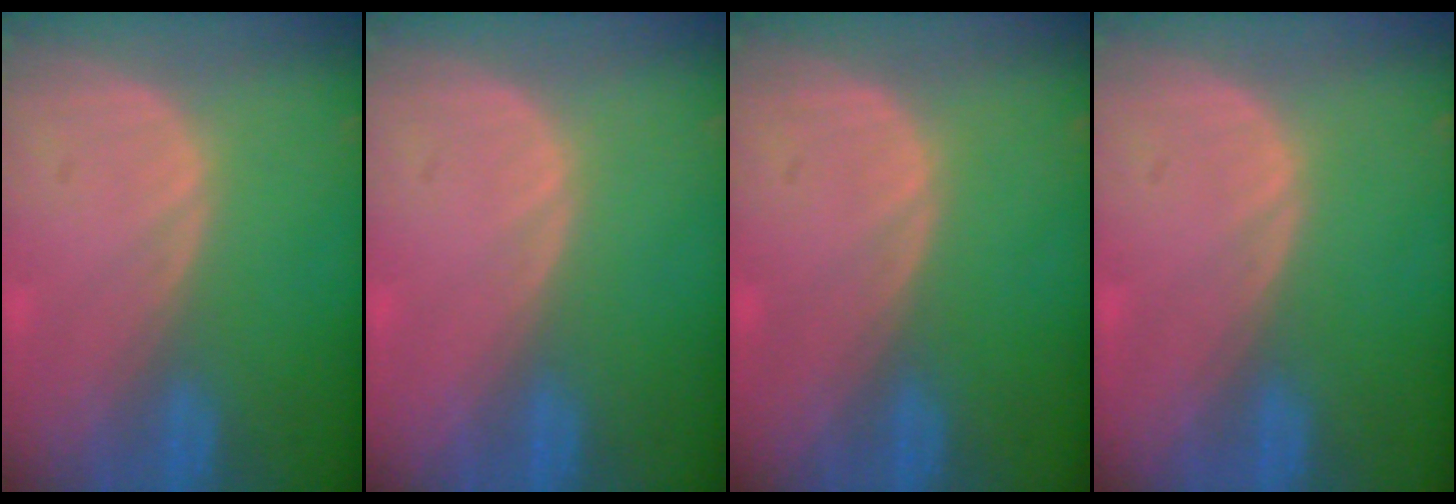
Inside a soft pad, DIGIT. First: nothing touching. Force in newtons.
{"total": 0.0}
{"total": 0.0}
{"total": 0.0}